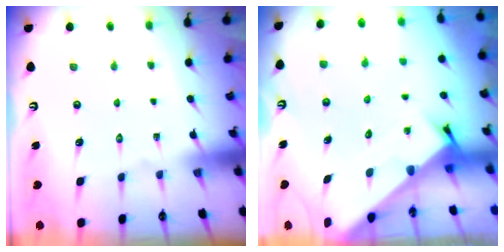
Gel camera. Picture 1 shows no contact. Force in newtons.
{"total": 2.6, "press": 2.6, "slide": 0.3}